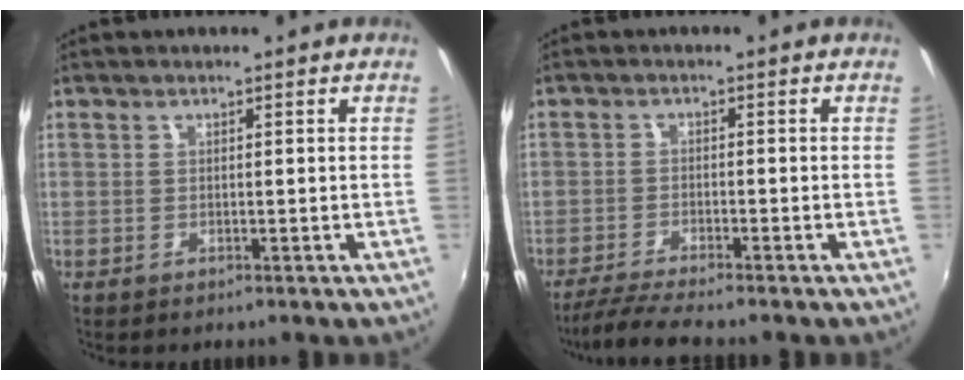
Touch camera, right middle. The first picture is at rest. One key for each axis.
{"total": 5.7, "fx": -5.2, "fy": -0.6, "fz": 2.4, "tx": -0.071, "ty": -0.017, "tz": -0.095}